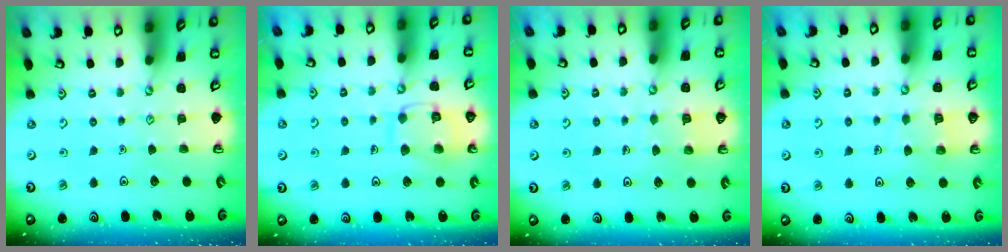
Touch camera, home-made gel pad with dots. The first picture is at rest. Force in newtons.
{"total": 11.7, "press": 11.6, "slide": 0.9}
{"total": 3.9, "press": 3.9, "slide": 0.3}
{"total": 5.7, "press": 5.6, "slide": 0.4}